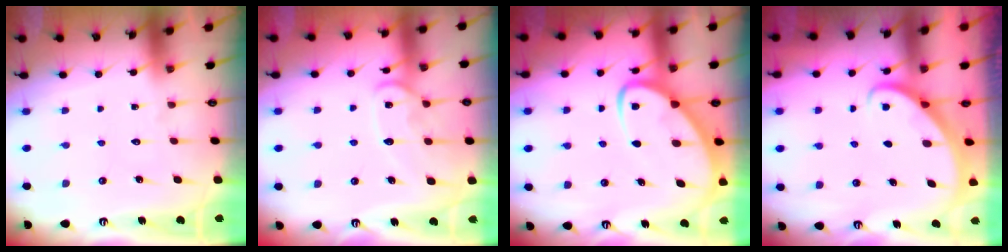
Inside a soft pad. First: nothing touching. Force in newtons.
{"total": 12.1, "press": 12.1, "slide": 1.0}
{"total": 6.5, "press": 6.4, "slide": 0.7}
{"total": 2.8, "press": 2.8, "slide": 0.2}